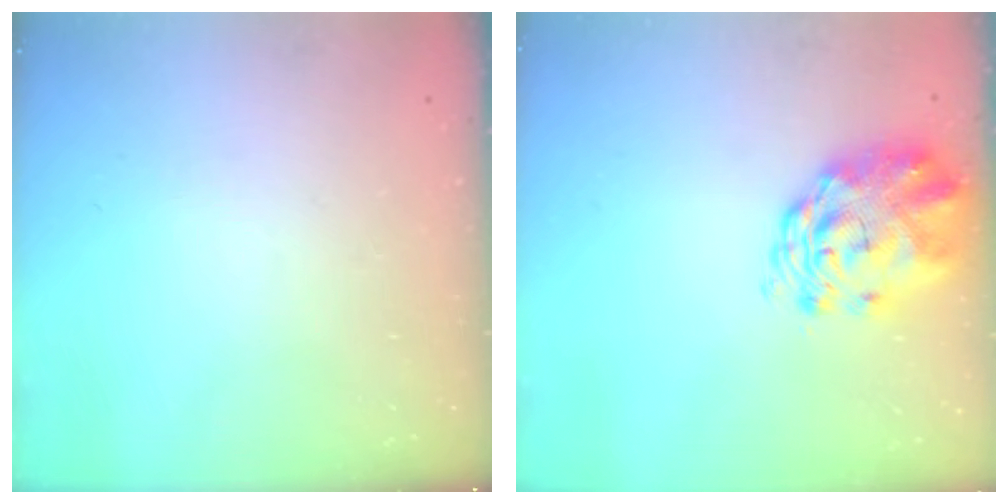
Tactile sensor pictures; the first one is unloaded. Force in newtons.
{"total": 3.4, "press": 3.2, "slide": 1.1}